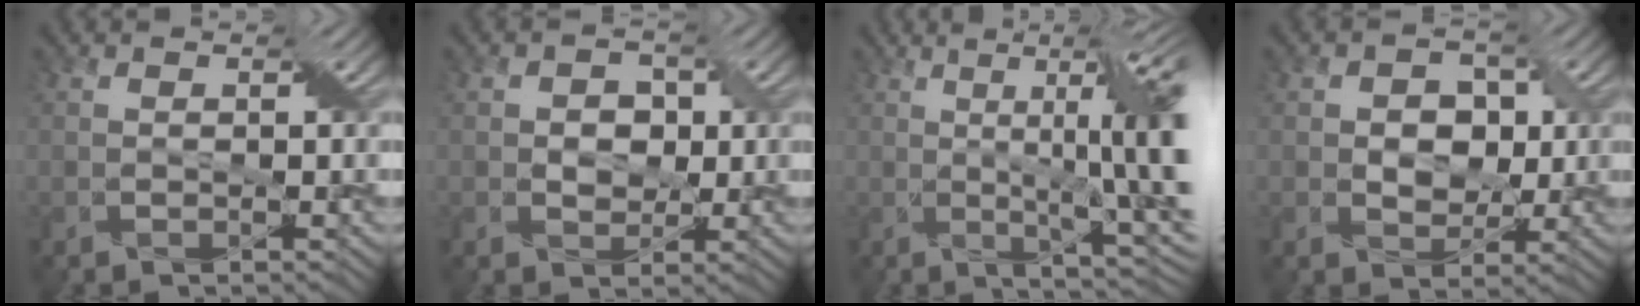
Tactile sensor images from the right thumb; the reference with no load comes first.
{"total": 2.9, "force": [0.1, 2.6, 1.3], "torque": [-0.025, 0.001, -0.010]}
{"total": 14.1, "force": [1.5, 3.1, 13.7], "torque": [-0.174, 0.015, 0.026]}
{"total": 4.3, "force": [0.2, 3.6, 2.4], "torque": [-0.040, 0.001, -0.008]}